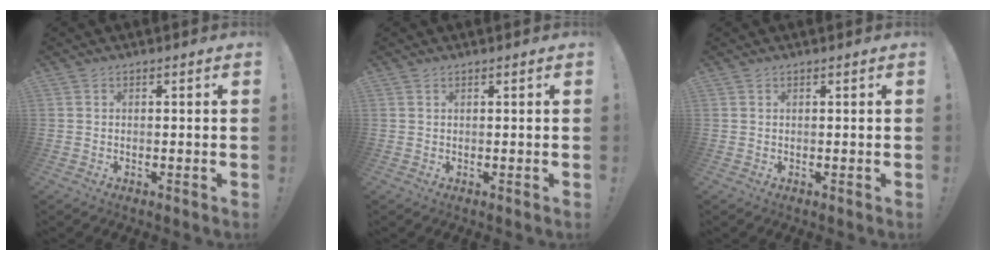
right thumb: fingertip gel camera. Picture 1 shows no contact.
{"total": 0.0}
{"total": 0.0}